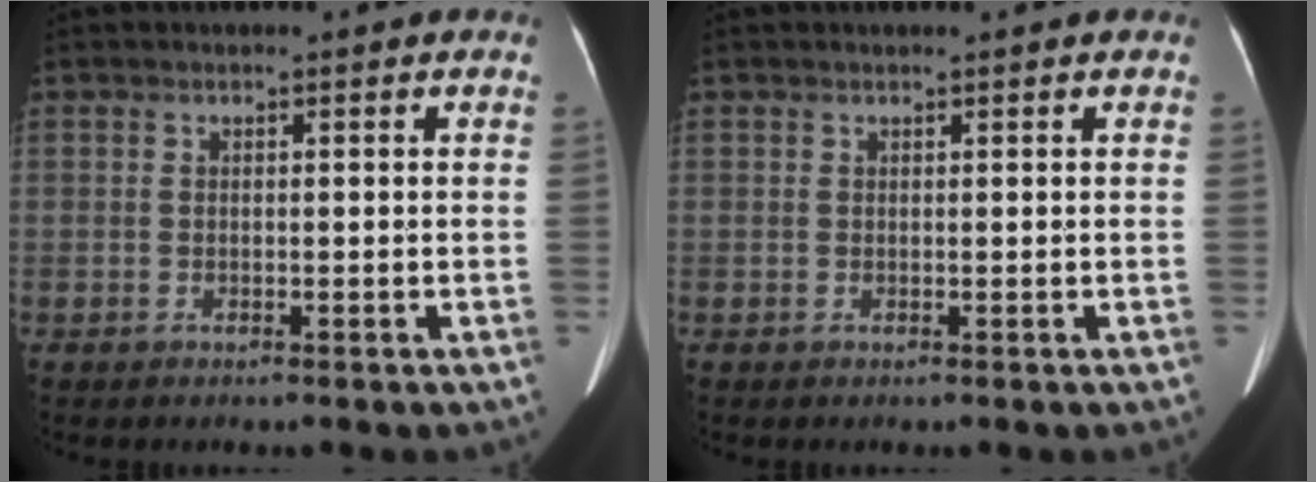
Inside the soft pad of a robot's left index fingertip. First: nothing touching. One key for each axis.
{"total": 0.9, "fx": 0.8, "fy": 0.0, "fz": 0.3, "tx": -0.006, "ty": 0.011, "tz": 0.013}